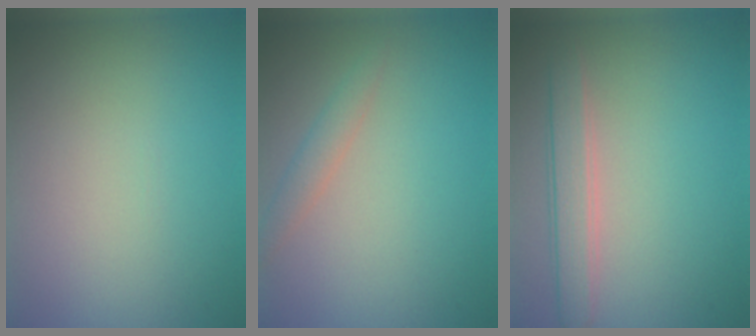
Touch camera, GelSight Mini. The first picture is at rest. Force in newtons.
{"total": 1.5, "press": 1.4, "slide": 0.0}
{"total": 2.6, "press": 2.6, "slide": 0.1}